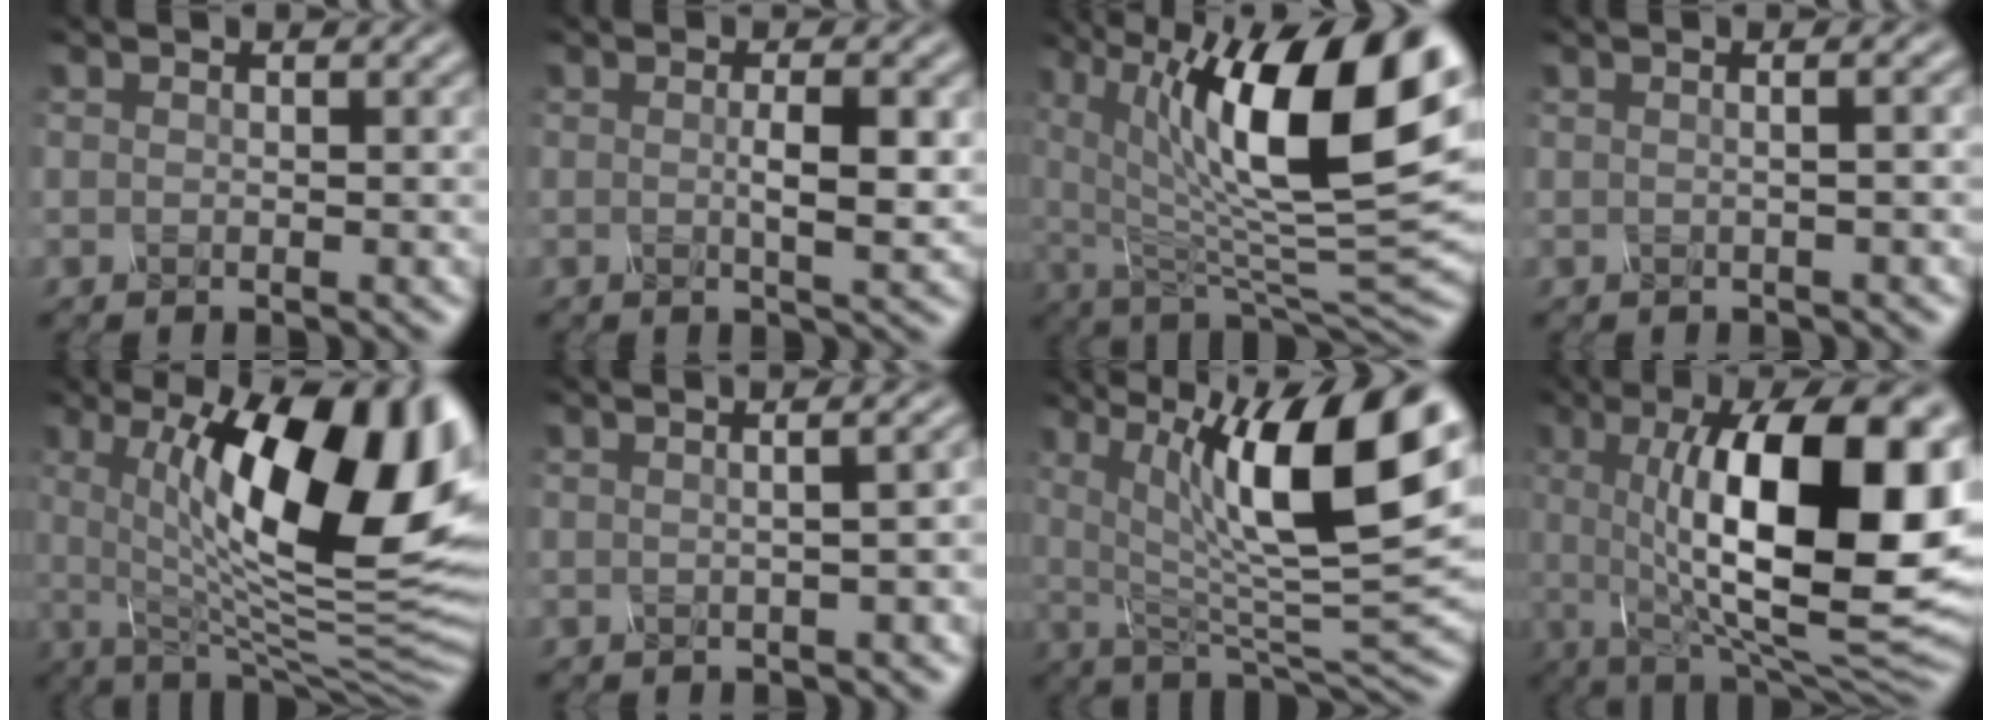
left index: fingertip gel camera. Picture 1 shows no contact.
{"total": 3.4, "force": [0.1, 0.7, 3.4], "torque": [-0.054, 0.000, 0.002]}
{"total": 15.7, "force": [4.9, 5.8, 13.8], "torque": [-0.220, -0.003, 0.078]}
{"total": 3.6, "force": [0.9, 1.9, 2.9], "torque": [-0.011, 0.019, -0.023]}
{"total": 16.8, "force": [3.5, 5.5, 15.5], "torque": [-0.207, 0.003, 0.050]}
{"total": 6.4, "force": [0.9, 3.3, 5.4], "torque": [-0.019, 0.039, -0.020]}
{"total": 13.5, "force": [4.0, 3.6, 12.4], "torque": [-0.187, 0.000, 0.066]}
{"total": 16.7, "force": [2.0, 5.7, 15.6], "torque": [-0.209, 0.004, 0.025]}